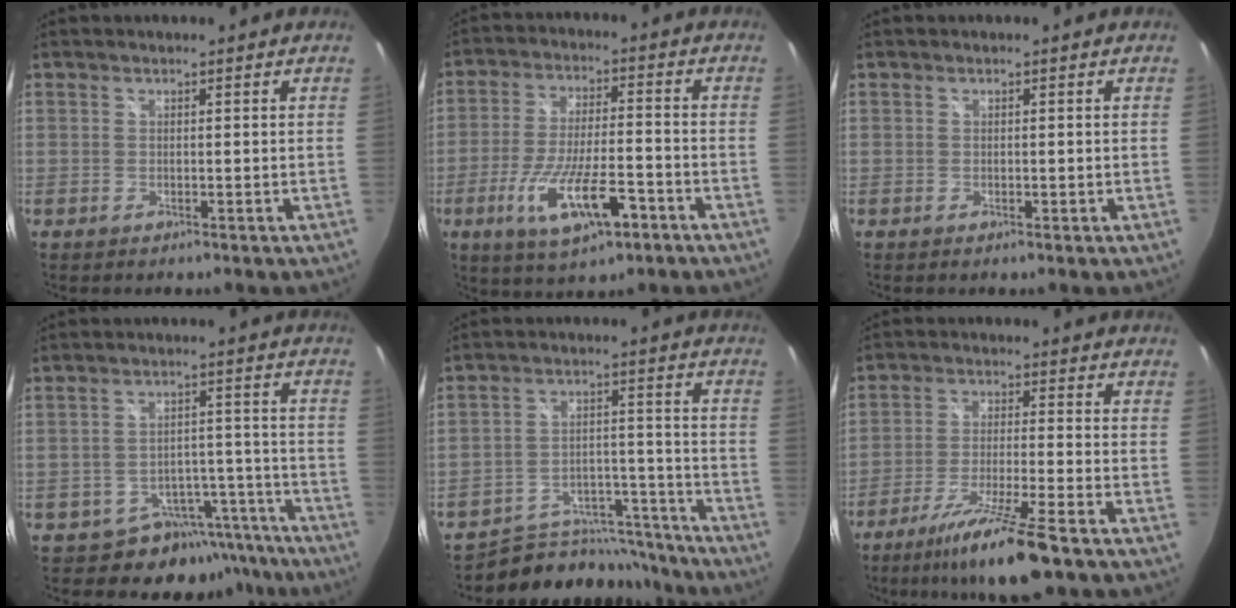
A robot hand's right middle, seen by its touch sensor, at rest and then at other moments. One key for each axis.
{"total": 13.5, "fx": -6.5, "fy": 4.2, "fz": 11.1, "tx": -0.220, "ty": -0.020, "tz": -0.104}
{"total": 0.7, "fx": -0.1, "fy": 0.5, "fz": 0.5, "tx": -0.006, "ty": 0.000, "tz": -0.003}
{"total": 10.7, "fx": -8.8, "fy": 5.8, "fz": 1.8, "tx": -0.014, "ty": 0.041, "tz": -0.103}
{"total": 15.3, "fx": -13.9, "fy": 6.0, "fz": 2.6, "tx": -0.045, "ty": 0.041, "tz": -0.190}
{"total": 11.8, "fx": -8.7, "fy": -0.3, "fz": 8.0, "tx": -0.167, "ty": -0.023, "tz": -0.150}